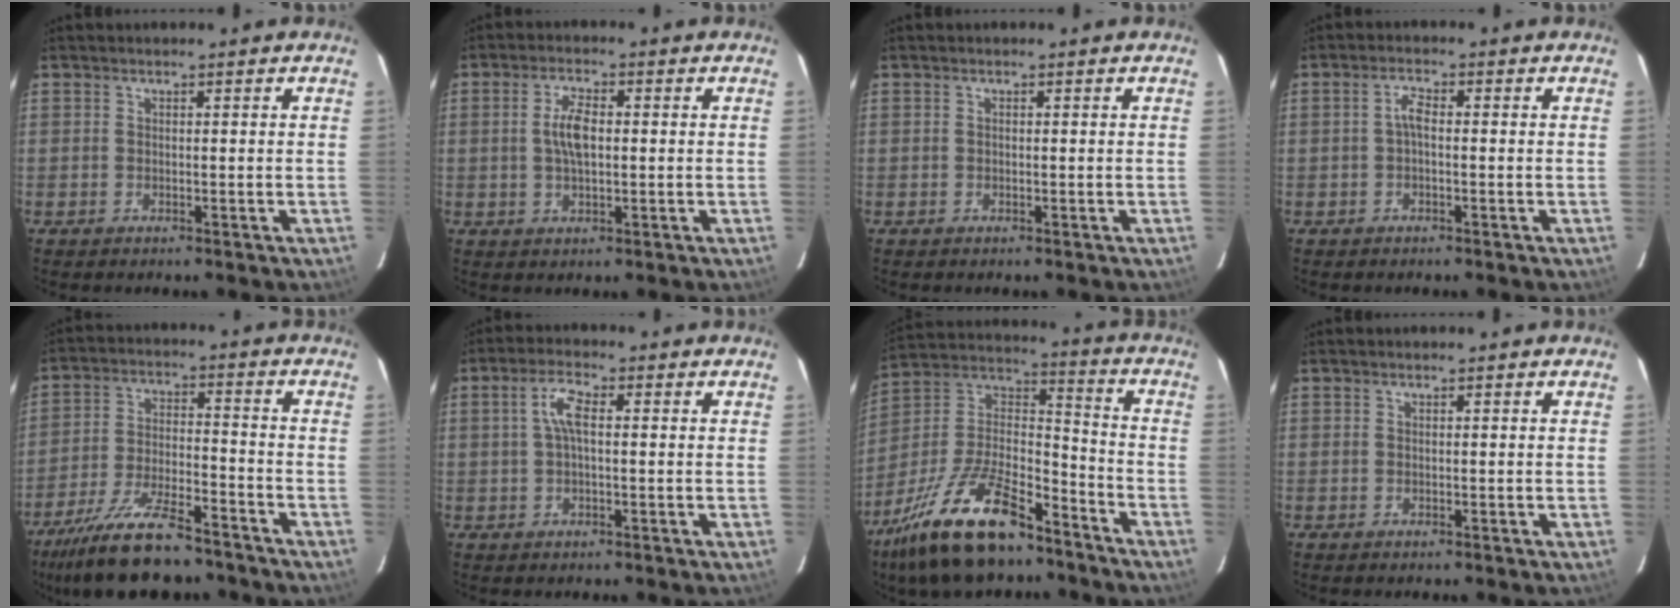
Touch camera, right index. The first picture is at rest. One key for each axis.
{"total": 5.2, "fx": 0.3, "fy": 2.3, "fz": 4.7, "tx": -0.092, "ty": 0.007, "tz": 0.007}
{"total": 0.0}
{"total": 2.2, "fx": -0.3, "fy": 0.8, "fz": 2.0, "tx": -0.042, "ty": 0.010, "tz": -0.007}
{"total": 17.8, "fx": -14.5, "fy": 4.7, "fz": 9.2, "tx": -0.193, "ty": -0.026, "tz": -0.241}
{"total": 4.3, "fx": 0.5, "fy": 1.5, "fz": 4.0, "tx": -0.080, "ty": 0.011, "tz": 0.008}
{"total": 22.4, "fx": -15.0, "fy": 8.7, "fz": 14.3, "tx": -0.291, "ty": -0.001, "tz": -0.260}
{"total": 0.0}